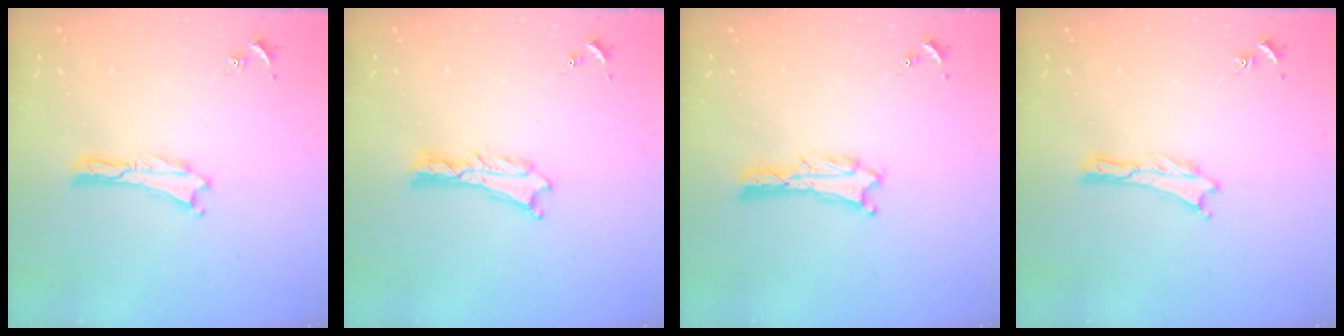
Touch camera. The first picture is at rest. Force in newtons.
{"total": 1.1, "press": 1.1, "slide": 0.2}
{"total": 1.3, "press": 1.2, "slide": 0.1}
{"total": 0.0}